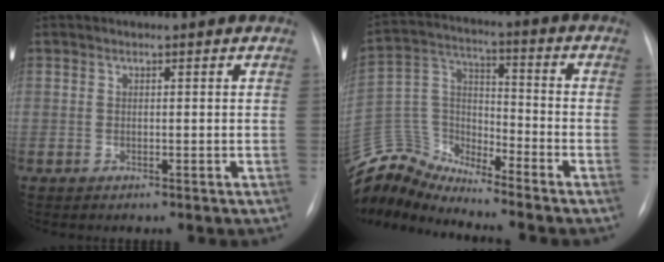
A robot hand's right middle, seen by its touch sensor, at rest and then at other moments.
{"total": 10.9, "force": [-10.9, 0.6, 0.4], "torque": [-0.013, 0.049, -0.216]}